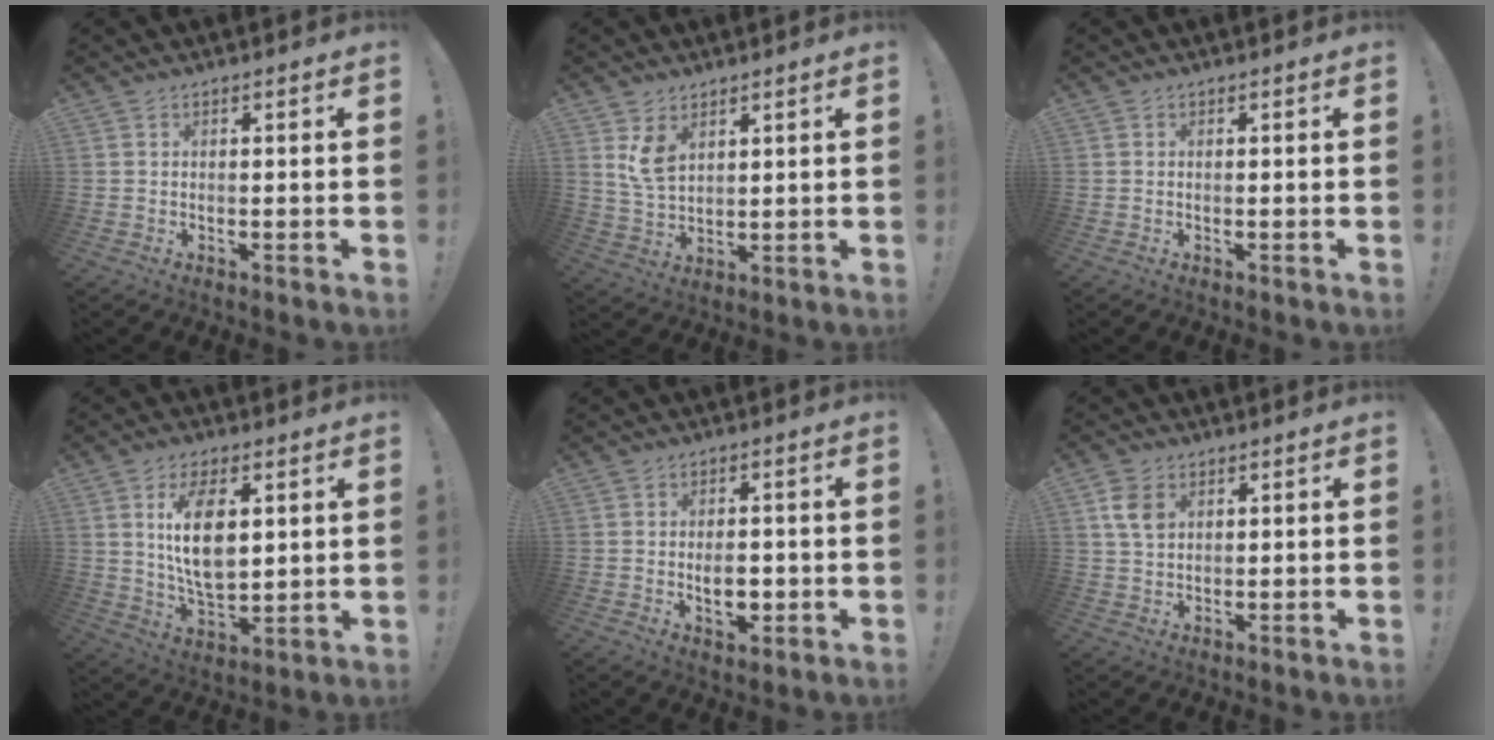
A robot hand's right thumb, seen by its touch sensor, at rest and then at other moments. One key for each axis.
{"total": 7.0, "fx": 3.6, "fy": 4.4, "fz": 4.1, "tx": -0.072, "ty": -0.018, "tz": 0.069}
{"total": 0.6, "fx": -0.1, "fy": 0.5, "fz": -0.2, "tx": -0.002, "ty": 0.004, "tz": -0.001}
{"total": 13.4, "fx": 4.0, "fy": 7.3, "fz": 10.5, "tx": -0.188, "ty": -0.015, "tz": 0.066}
{"total": 6.1, "fx": -1.0, "fy": 3.8, "fz": 4.7, "tx": -0.055, "ty": -0.001, "tz": -0.020}
{"total": 6.4, "fx": 2.3, "fy": 4.5, "fz": 3.9, "tx": -0.065, "ty": -0.002, "tz": 0.044}